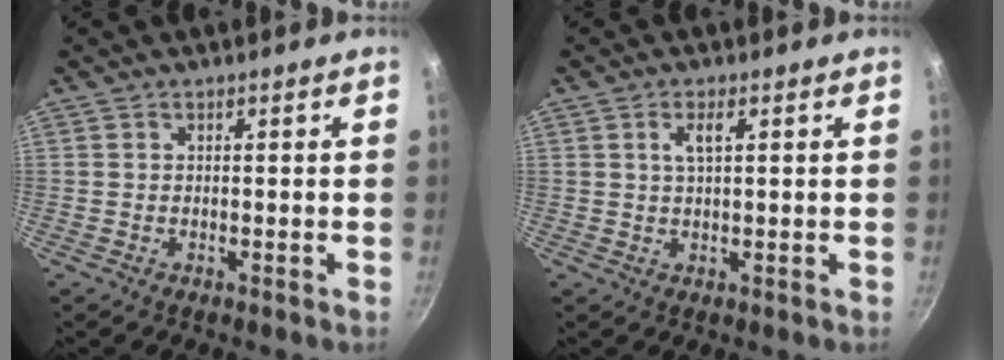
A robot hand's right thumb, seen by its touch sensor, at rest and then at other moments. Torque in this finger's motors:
{"motor_torque": [0.23, 0.12, 0.63, 0.57, 0.00]}